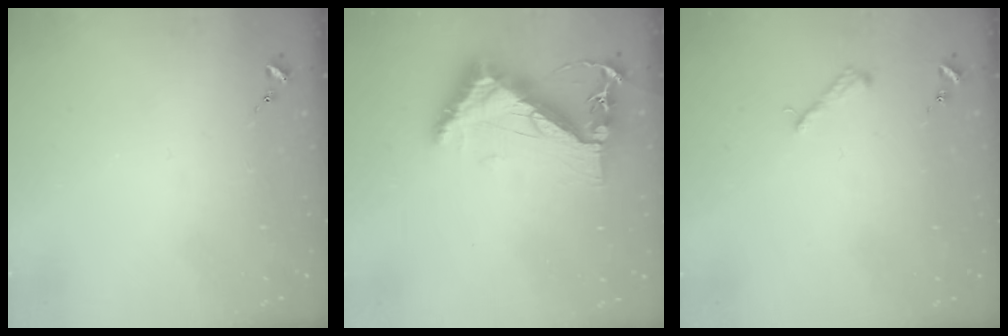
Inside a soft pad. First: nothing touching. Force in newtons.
{"total": 9.0, "press": 8.9, "slide": 0.6}
{"total": 3.6, "press": 3.6, "slide": 0.4}